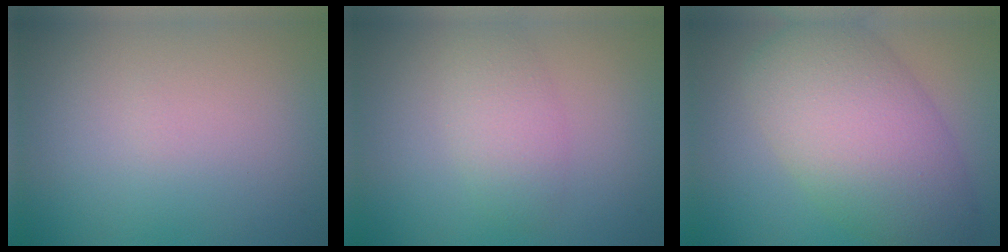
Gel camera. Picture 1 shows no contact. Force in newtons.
{"total": 2.9, "press": 2.9, "slide": 0.1}
{"total": 9.6, "press": 9.6, "slide": 0.2}